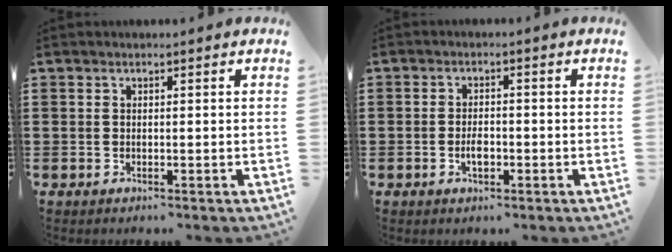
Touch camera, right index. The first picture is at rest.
{"total": 2.9, "force": [-0.9, 1.3, 2.4], "torque": [-0.045, 0.001, -0.015]}